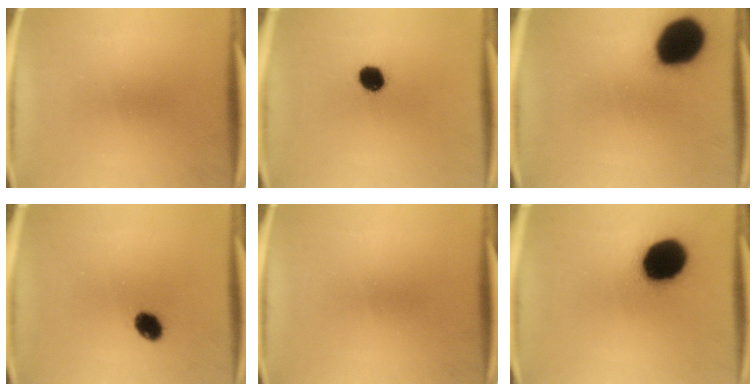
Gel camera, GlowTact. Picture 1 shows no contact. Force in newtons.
{"total": 5.9}
{"total": 19.3}
{"total": 4.8}
{"total": 0.0}
{"total": 18.9}